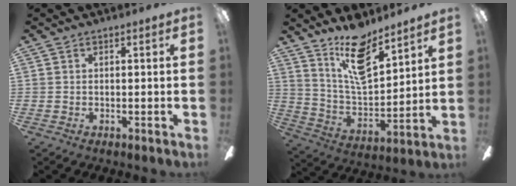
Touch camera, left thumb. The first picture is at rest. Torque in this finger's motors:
{"motor_torque": [0.19, 0.28, 0.99, -1.78, 0.08]}